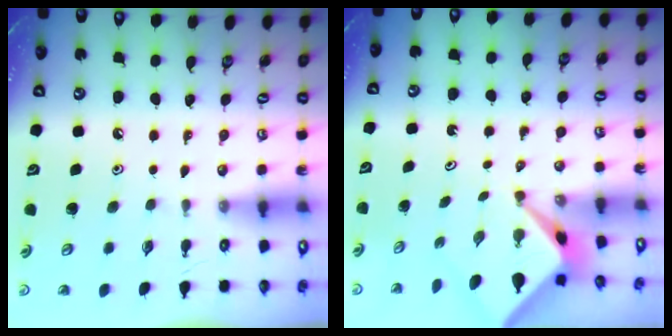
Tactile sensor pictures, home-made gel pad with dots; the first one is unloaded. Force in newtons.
{"total": 2.4, "press": 2.4, "slide": 0.2}